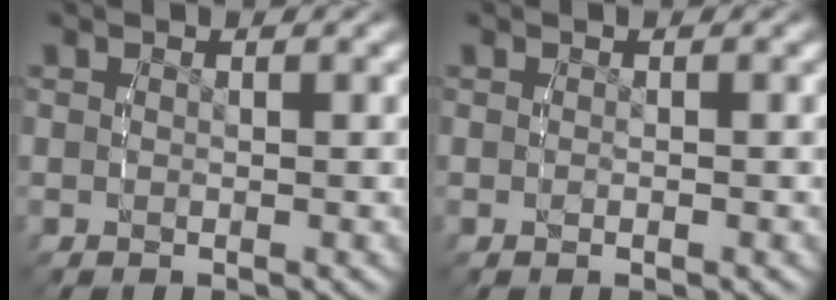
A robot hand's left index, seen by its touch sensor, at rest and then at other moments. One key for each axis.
{"total": 0.6, "fx": -0.1, "fy": -0.1, "fz": 0.6, "tx": -0.011, "ty": -0.003, "tz": 0.001}